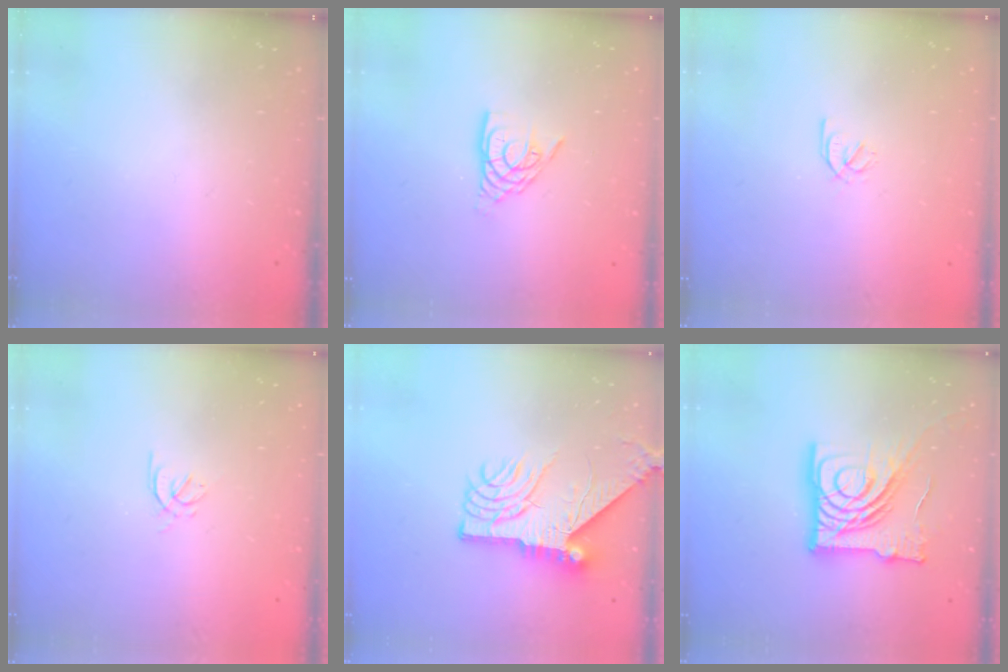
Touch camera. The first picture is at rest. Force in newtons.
{"total": 9.6, "press": 9.5, "slide": 0.9}
{"total": 2.1, "press": 1.9, "slide": 0.8}
{"total": 2.2, "press": 2.1, "slide": 0.7}
{"total": 13.8, "press": 13.8, "slide": 1.2}
{"total": 22.2, "press": 22.1, "slide": 2.7}